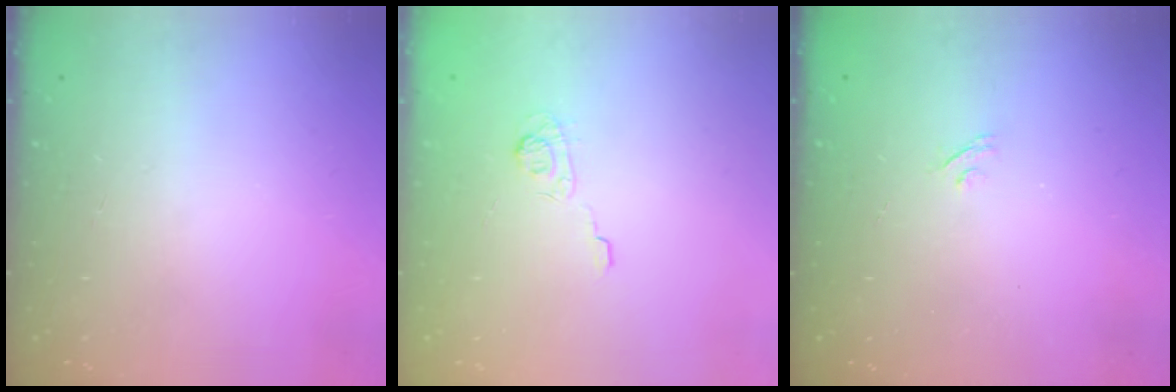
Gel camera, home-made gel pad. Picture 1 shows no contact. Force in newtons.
{"total": 3.3, "press": 2.9, "slide": 1.6}
{"total": 2.2, "press": 1.9, "slide": 1.1}